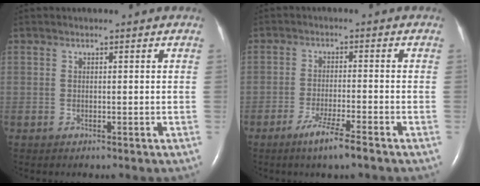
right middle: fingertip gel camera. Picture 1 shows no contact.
{"total": 5.3, "force": [-3.6, -0.3, 3.9], "torque": [-0.079, -0.012, -0.070]}